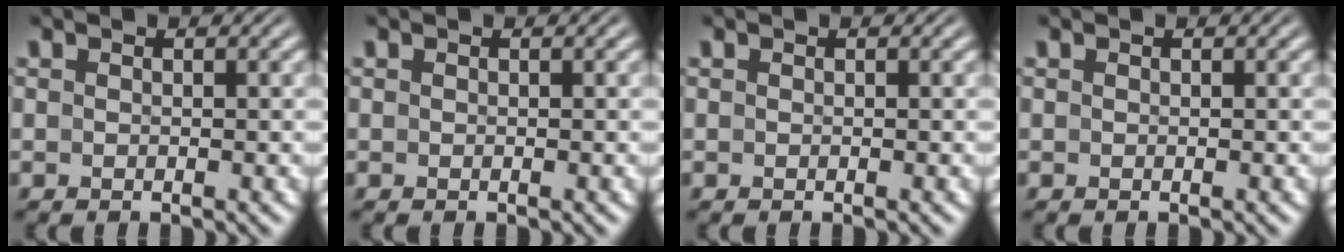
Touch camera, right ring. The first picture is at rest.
{"total": 0.0}
{"total": 0.0}
{"total": 0.0}